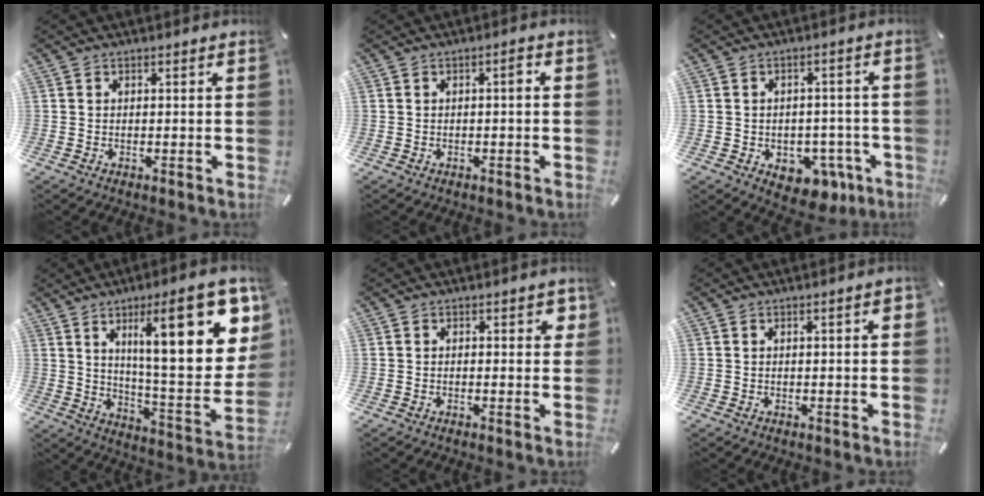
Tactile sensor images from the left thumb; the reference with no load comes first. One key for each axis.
{"total": 2.0, "fx": -0.3, "fy": 0.5, "fz": 1.9, "tx": -0.036, "ty": 0.008, "tz": -0.009}
{"total": 7.7, "fx": -2.8, "fy": 5.8, "fz": 4.2, "tx": -0.047, "ty": 0.015, "tz": -0.042}
{"total": 27.2, "fx": 10.8, "fy": 8.7, "fz": 23.4, "tx": -0.326, "ty": -0.068, "tz": 0.167}
{"total": 2.1, "fx": 0.3, "fy": 1.0, "fz": 1.8, "tx": -0.021, "ty": 0.000, "tz": 0.000}
{"total": 2.5, "fx": 0.3, "fy": 0.4, "fz": 2.4, "tx": -0.034, "ty": -0.002, "tz": 0.003}